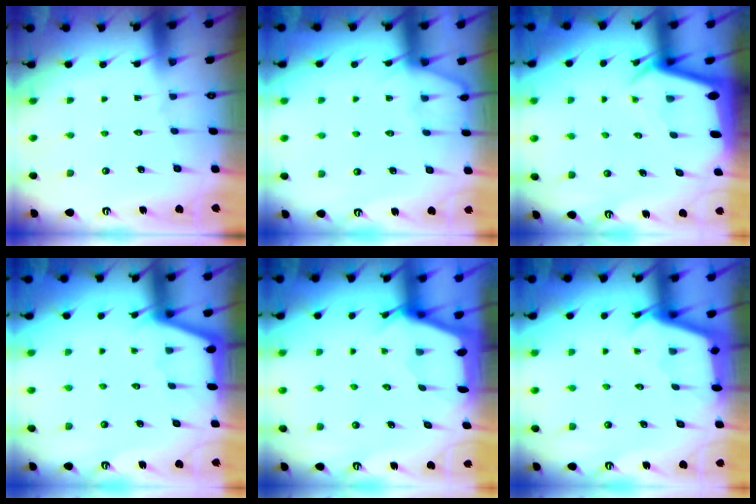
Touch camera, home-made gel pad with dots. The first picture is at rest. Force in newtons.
{"total": 3.9, "press": 3.8, "slide": 0.5}
{"total": 2.6, "press": 2.6, "slide": 0.2}
{"total": 1.8, "press": 1.8, "slide": 0.4}
{"total": 2.5, "press": 2.5, "slide": 0.3}
{"total": 2.6, "press": 2.6, "slide": 0.3}